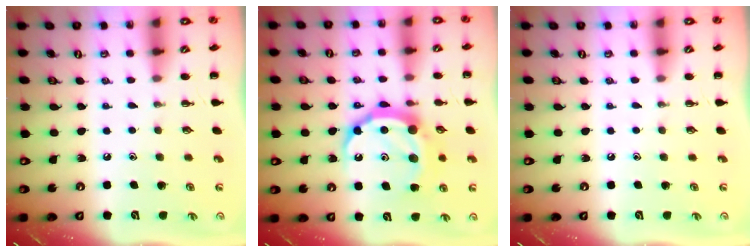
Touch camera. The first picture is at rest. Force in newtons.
{"total": 15.0, "press": 14.9, "slide": 1.0}
{"total": 0.0}